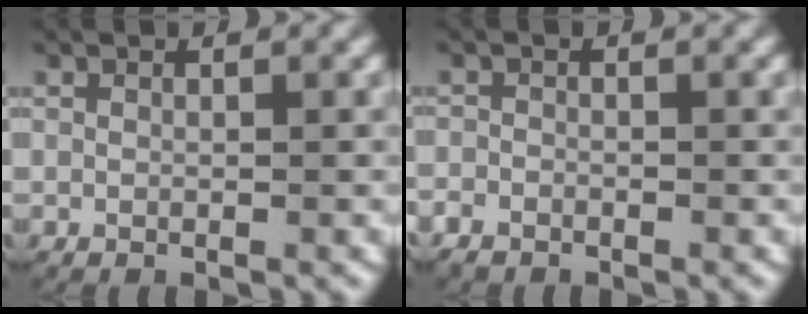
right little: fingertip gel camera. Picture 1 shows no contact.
{"total": 1.8, "force": [-1.3, 1.2, 0.3], "torque": [-0.018, -0.010, -0.021]}